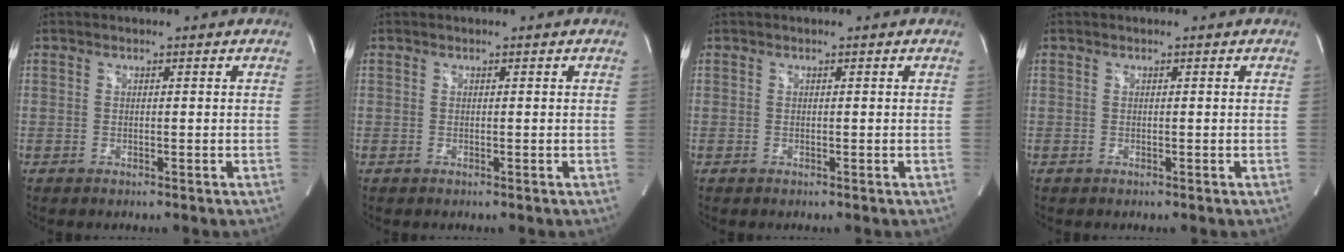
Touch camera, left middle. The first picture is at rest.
{"total": 0.0}
{"total": 0.0}
{"total": 0.0}